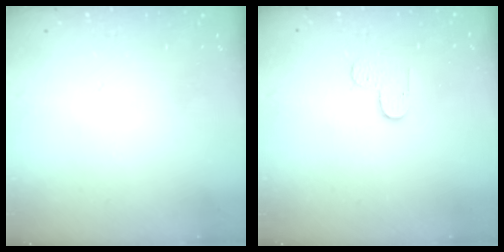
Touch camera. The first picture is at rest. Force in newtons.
{"total": 3.8, "press": 3.8, "slide": 0.4}